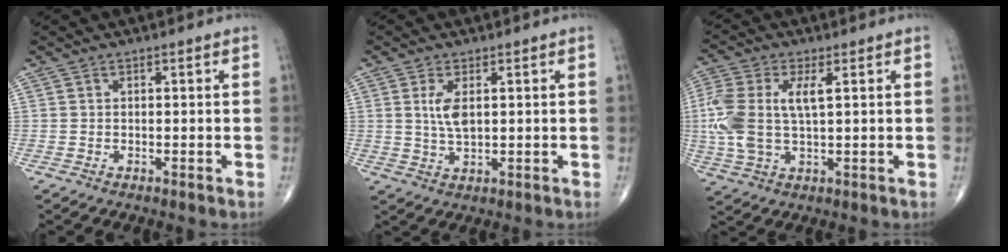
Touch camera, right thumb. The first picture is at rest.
{"total": 4.5, "force": [1.1, 1.9, 3.9], "torque": [-0.077, -0.009, 0.025]}
{"total": 12.2, "force": [1.8, 5.8, 10.6], "torque": [-0.266, 0.011, 0.040]}